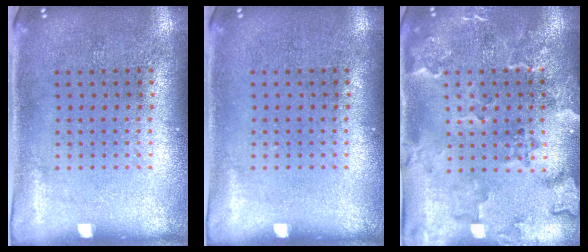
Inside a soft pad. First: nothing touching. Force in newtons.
{"total": 0.0}
{"total": 2.5, "press": 2.2, "slide": 1.1}